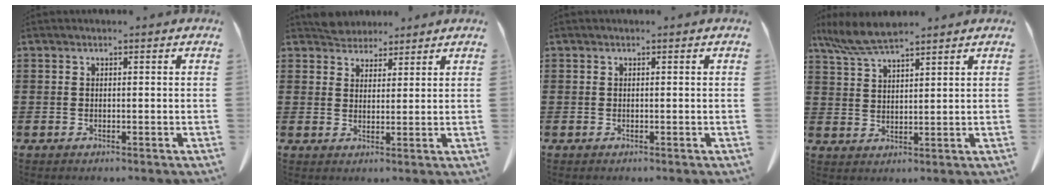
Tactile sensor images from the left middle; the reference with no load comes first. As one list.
[{"total": 3.6, "force": [3.5, 1.1, 0.0], "torque": [-0.013, -0.005, 0.068]}, {"total": 0.0}, {"total": 6.2, "force": [5.2, 1.1, 3.3], "torque": [-0.077, -0.010, 0.097]}]